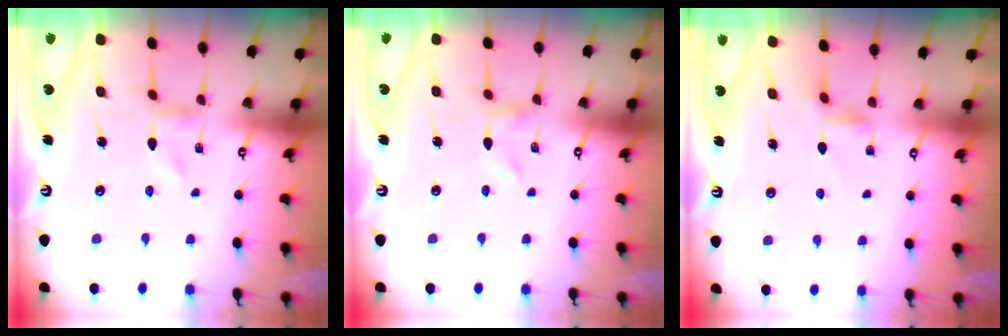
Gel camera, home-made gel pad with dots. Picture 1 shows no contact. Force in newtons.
{"total": 0.0}
{"total": 3.1, "press": 3.1, "slide": 0.5}